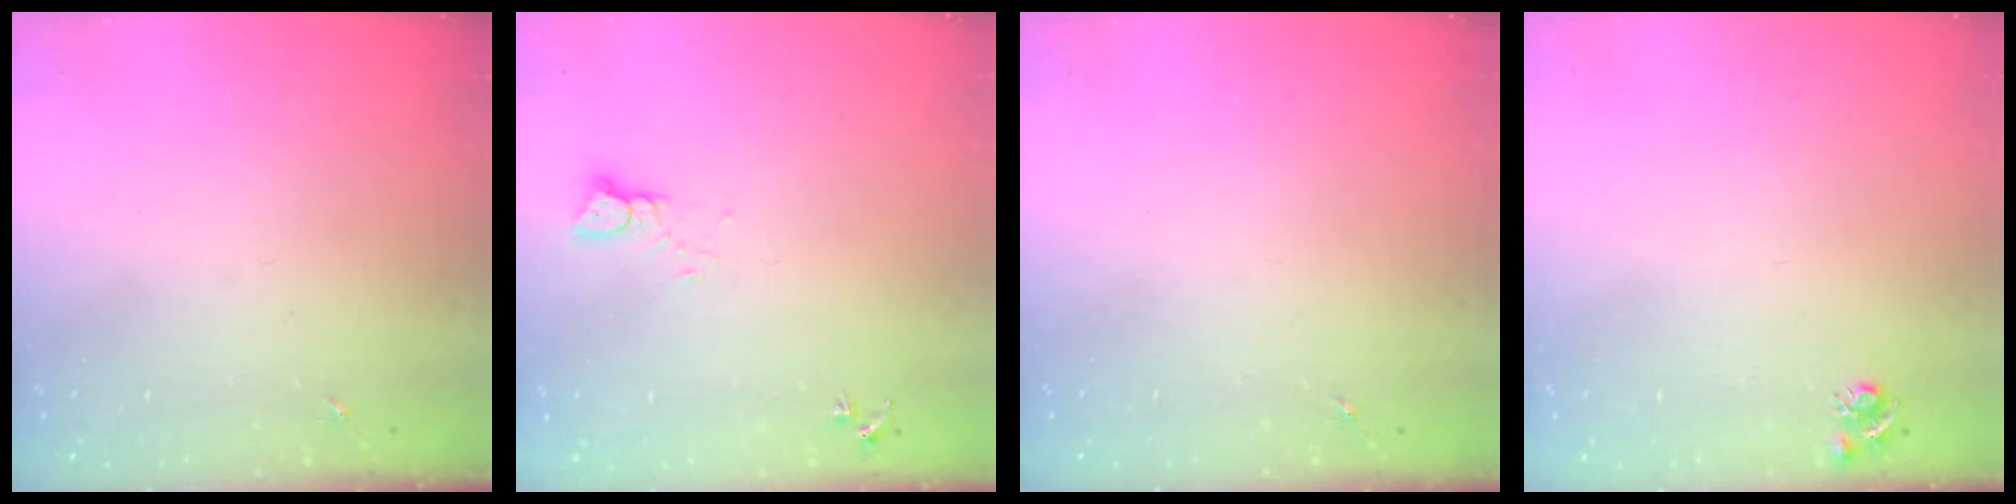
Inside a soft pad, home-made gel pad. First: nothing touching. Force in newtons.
{"total": 2.6, "press": 2.6, "slide": 0.1}
{"total": 0.0}
{"total": 4.8, "press": 4.7, "slide": 0.7}